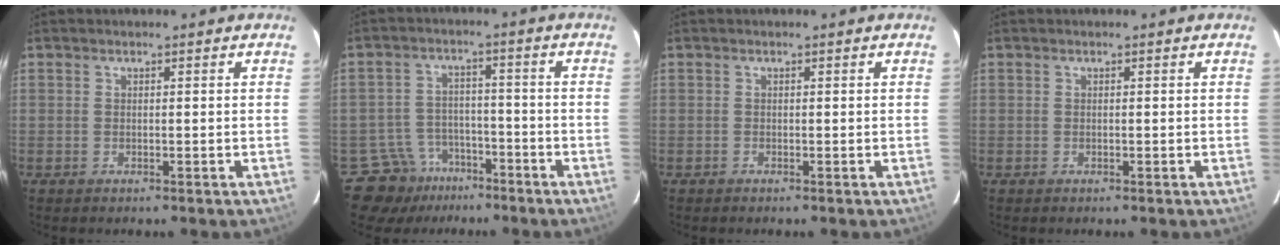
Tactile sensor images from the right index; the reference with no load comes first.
{"total": 8.6, "force": [-5.8, 6.3, 0.2], "torque": [-0.006, 0.034, -0.085]}
{"total": 0.0}
{"total": 0.0}